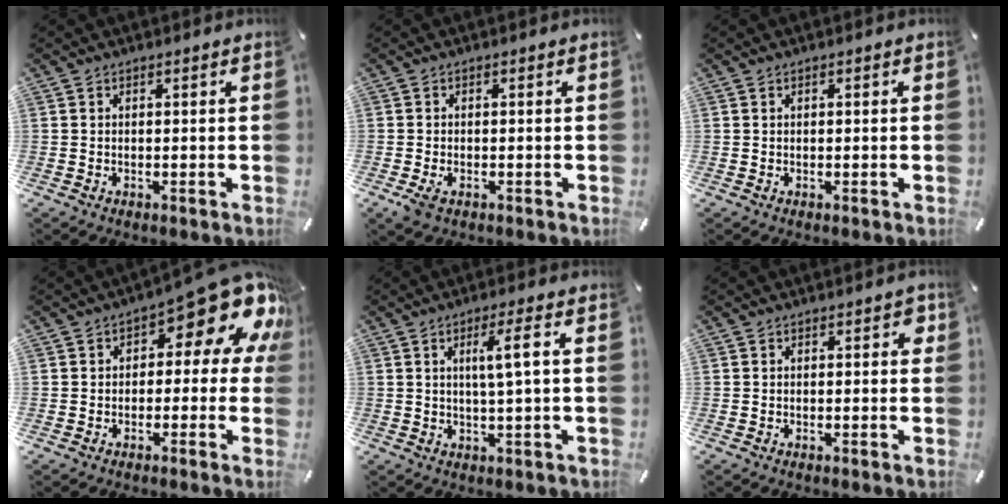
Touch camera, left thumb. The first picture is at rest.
{"total": 2.1, "force": [-0.9, 1.4, 1.3], "torque": [-0.031, -0.001, -0.016]}
{"total": 0.0}
{"total": 15.5, "force": [7.0, 6.6, 12.1], "torque": [-0.151, -0.053, 0.113]}
{"total": 6.4, "force": [1.4, 0.2, 6.2], "torque": [-0.120, 0.000, 0.017]}
{"total": 1.7, "force": [0.3, 1.1, 1.2], "torque": [-0.008, 0.002, -0.001]}